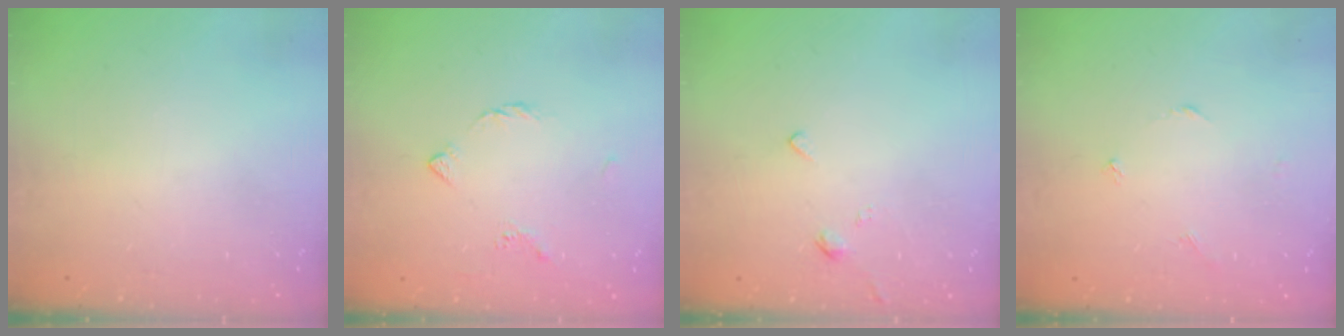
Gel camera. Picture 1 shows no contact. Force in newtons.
{"total": 3.7, "press": 3.7, "slide": 0.7}
{"total": 2.4, "press": 2.4, "slide": 0.5}
{"total": 1.8, "press": 1.8, "slide": 0.2}